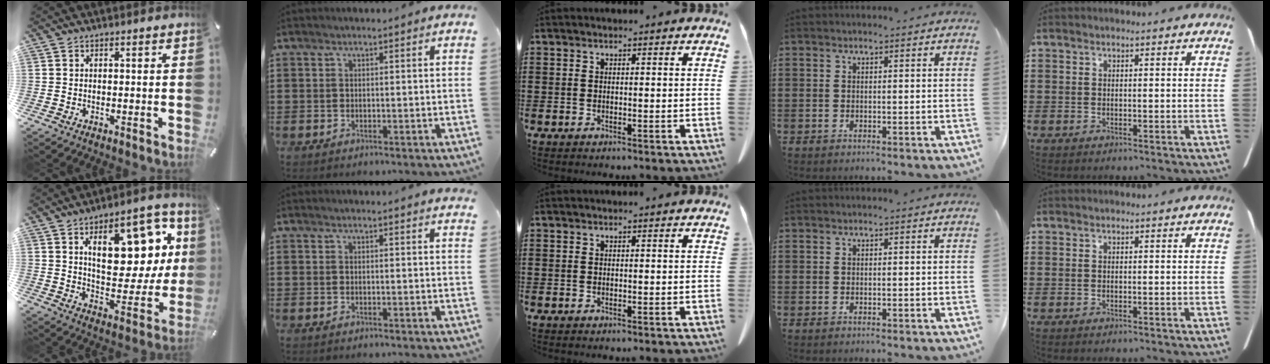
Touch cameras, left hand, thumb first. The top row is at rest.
{"thumb": {"total": 20.0, "force": [8.2, 10.4, 15.1], "torque": [-0.210, -0.037, 0.131]}, "index": {"total": 1.2, "force": [1.1, -0.2, 0.5], "torque": [-0.010, -0.003, 0.021]}}